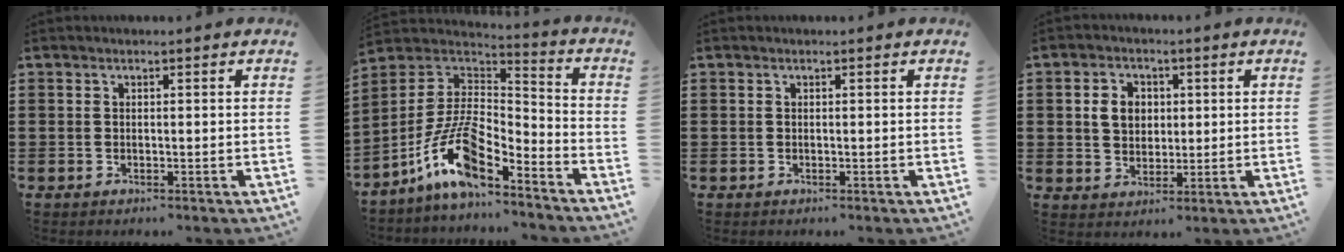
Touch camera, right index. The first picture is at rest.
{"total": 12.4, "force": [-7.6, 4.4, 8.7], "torque": [-0.191, 0.005, -0.152]}
{"total": 0.0}
{"total": 4.6, "force": [0.8, 3.7, 2.6], "torque": [-0.055, 0.011, 0.009]}